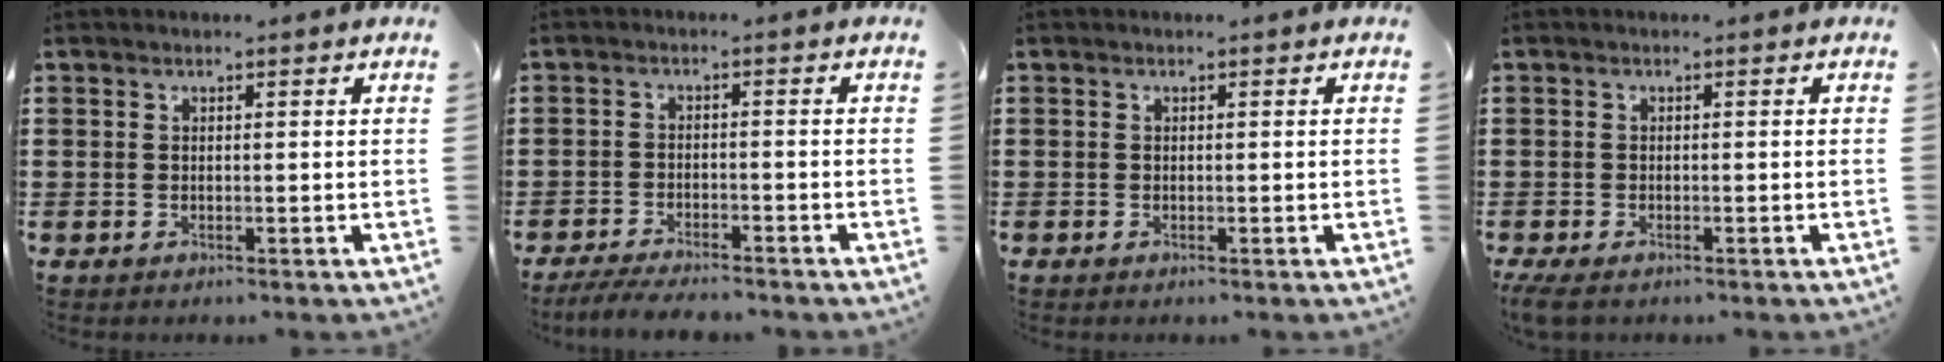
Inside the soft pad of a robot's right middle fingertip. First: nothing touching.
{"total": 3.8, "force": [-3.7, 0.1, 1.0], "torque": [-0.024, -0.005, -0.075]}
{"total": 0.0}
{"total": 1.2, "force": [-0.9, 0.4, 0.6], "torque": [-0.020, -0.004, -0.019]}